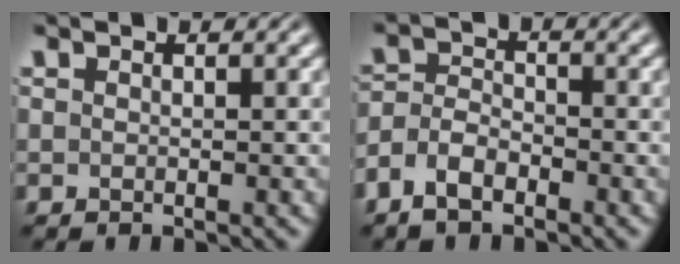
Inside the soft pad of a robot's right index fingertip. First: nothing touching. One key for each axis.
{"total": 4.1, "fx": -2.5, "fy": 2.7, "fz": 1.8, "tx": -0.036, "ty": -0.013, "tz": -0.040}